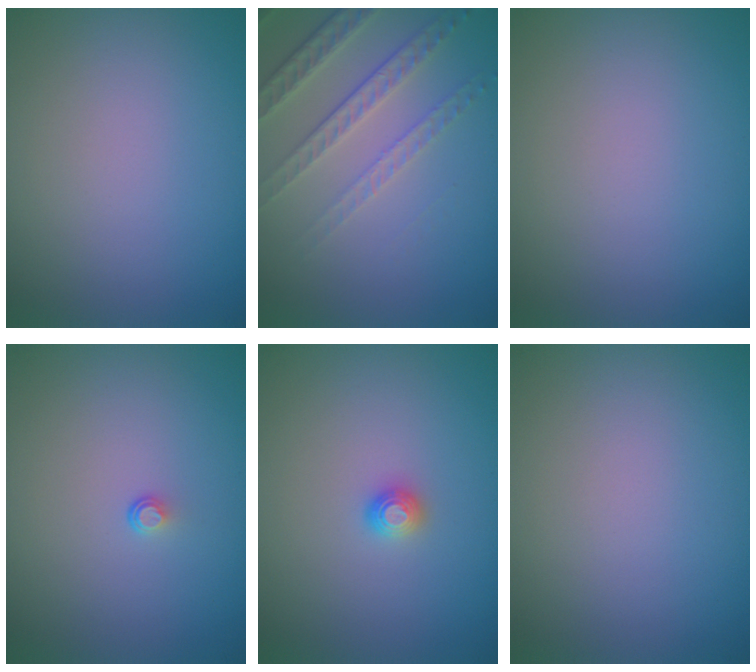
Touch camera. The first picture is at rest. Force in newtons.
{"total": 4.6, "press": 3.3, "slide": 3.2}
{"total": 0.0}
{"total": 0.5, "press": 0.3, "slide": 0.5}
{"total": 1.2, "press": 1.1, "slide": 0.3}
{"total": 0.0}